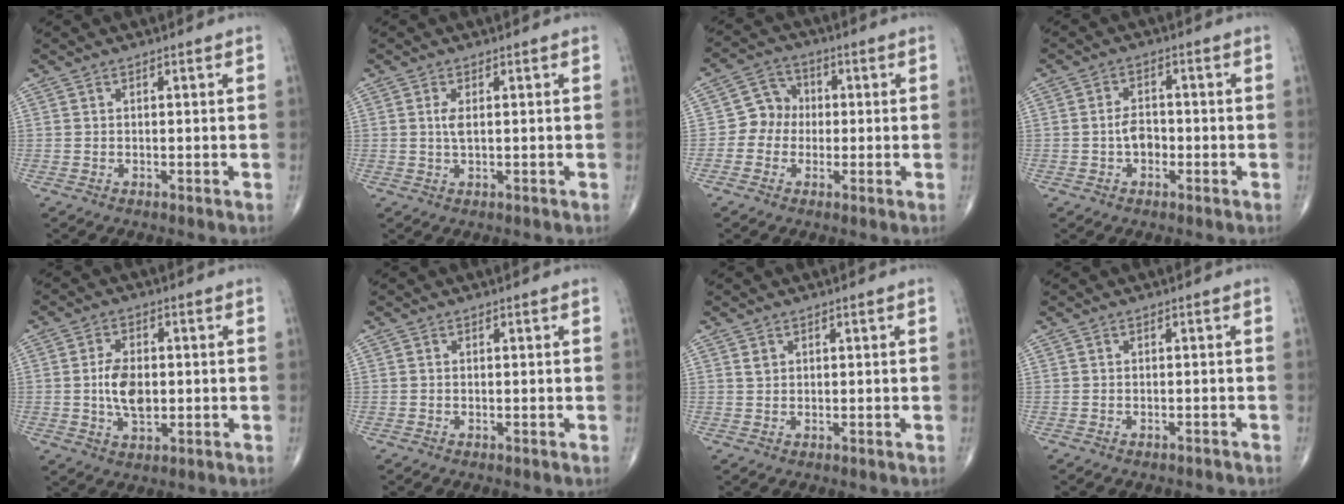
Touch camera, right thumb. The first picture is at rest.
{"total": 2.0, "force": [0.3, 0.6, 1.9], "torque": [-0.044, -0.003, 0.008]}
{"total": 6.0, "force": [-0.6, 5.5, 2.3], "torque": [-0.010, 0.018, -0.025]}
{"total": 3.9, "force": [-1.0, 2.7, 2.7], "torque": [-0.036, 0.015, -0.020]}
{"total": 7.4, "force": [-0.2, 4.3, 6.0], "torque": [-0.102, -0.002, -0.004]}
{"total": 0.0}
{"total": 1.1, "force": [0.6, 0.8, 0.5], "torque": [-0.003, -0.002, 0.011]}
{"total": 1.2, "force": [-1.1, 0.5, 0.1], "torque": [-0.007, 0.009, -0.017]}